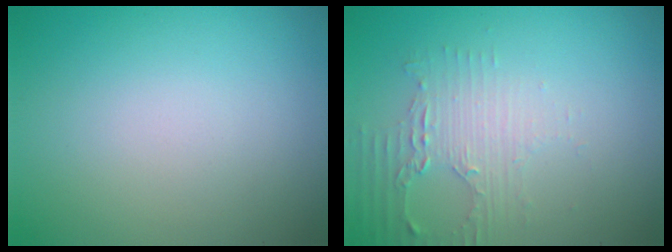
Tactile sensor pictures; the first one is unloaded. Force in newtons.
{"total": 2.4, "press": 2.3, "slide": 0.9}